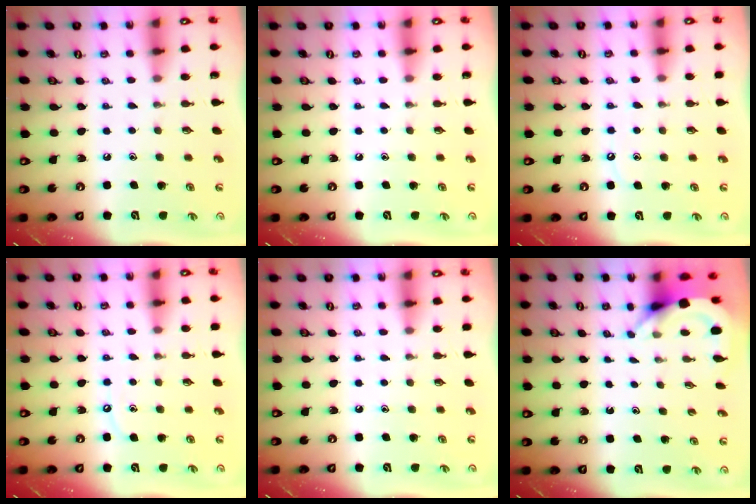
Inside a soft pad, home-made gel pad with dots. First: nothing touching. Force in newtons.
{"total": 0.0}
{"total": 4.5, "press": 4.4, "slide": 0.4}
{"total": 4.9, "press": 4.9, "slide": 0.5}
{"total": 2.7, "press": 2.6, "slide": 0.4}
{"total": 3.8, "press": 3.8, "slide": 0.3}